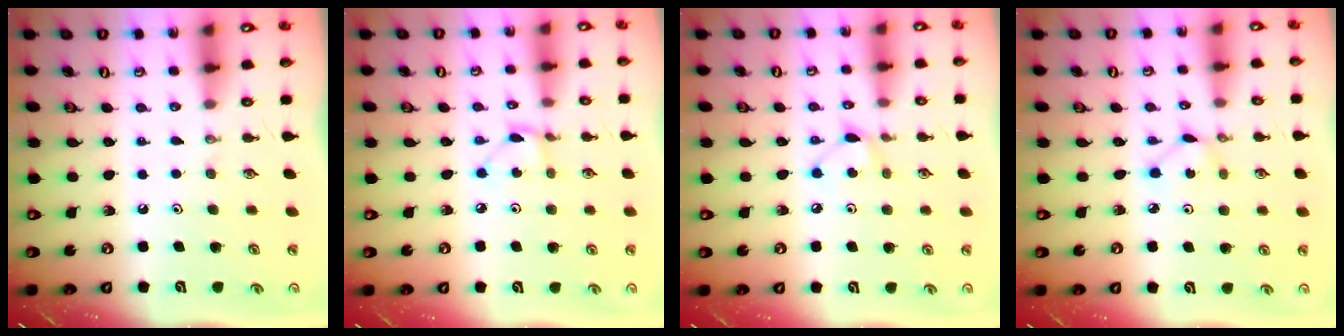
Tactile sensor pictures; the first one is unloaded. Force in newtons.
{"total": 2.2, "press": 2.2, "slide": 0.1}
{"total": 5.7, "press": 5.7, "slide": 0.8}
{"total": 2.3, "press": 2.3, "slide": 0.2}